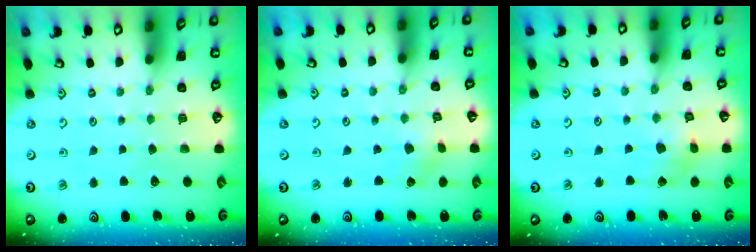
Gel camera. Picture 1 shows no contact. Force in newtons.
{"total": 0.7, "press": 0.6, "slide": 0.2}
{"total": 4.0, "press": 3.9, "slide": 0.5}